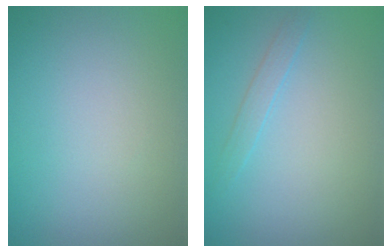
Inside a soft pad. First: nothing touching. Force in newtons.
{"total": 1.1, "press": 1.1, "slide": 0.1}